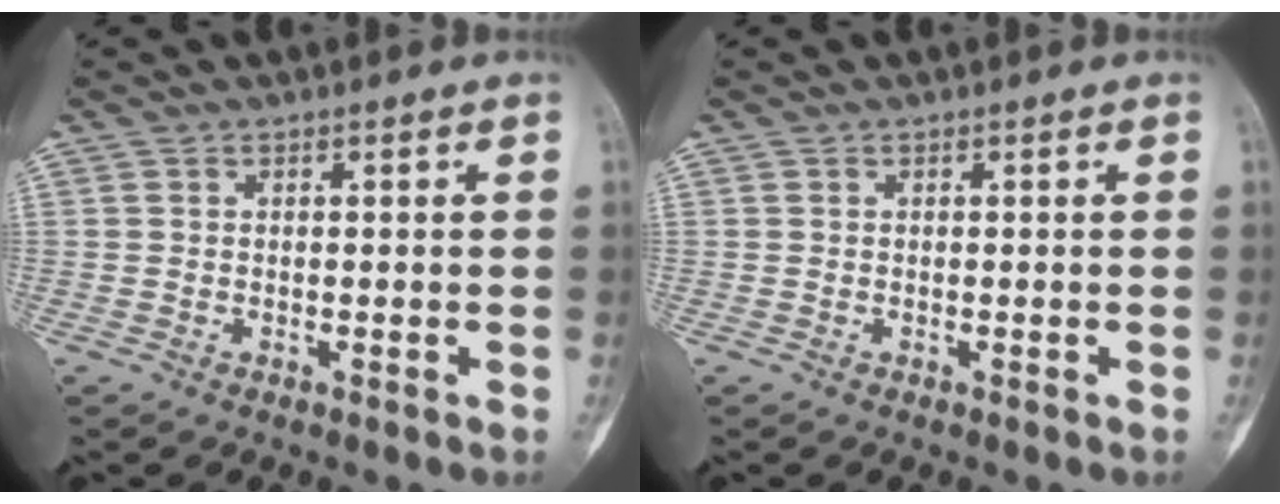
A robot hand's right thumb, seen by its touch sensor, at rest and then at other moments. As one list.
[{"total": 0.0}]